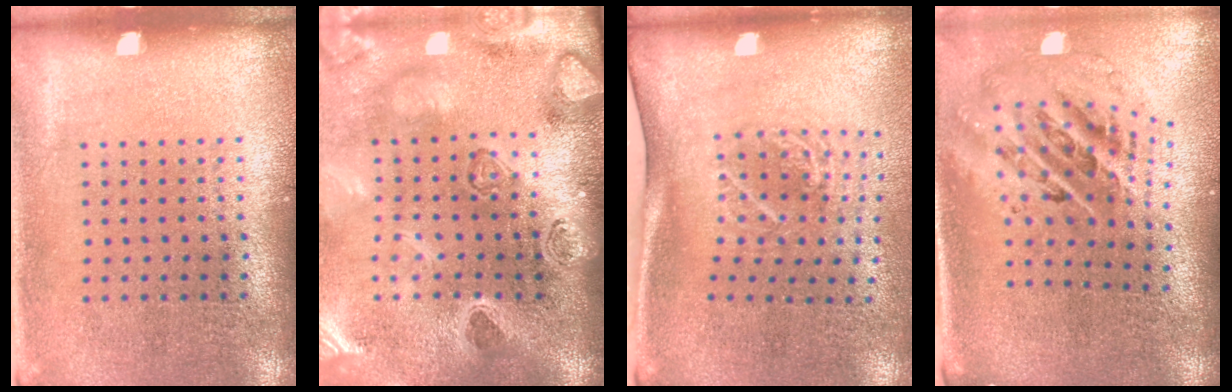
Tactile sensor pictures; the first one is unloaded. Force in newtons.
{"total": 4.2, "press": 3.2, "slide": 2.7}
{"total": 1.8, "press": 1.3, "slide": 1.3}
{"total": 2.7, "press": 1.8, "slide": 2.0}